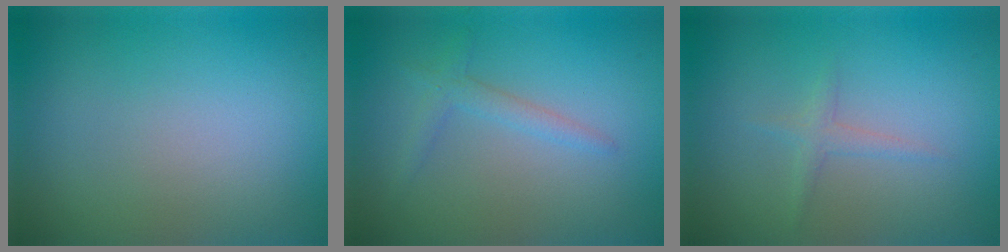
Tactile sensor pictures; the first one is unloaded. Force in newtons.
{"total": 1.6, "press": 1.6, "slide": 0.1}
{"total": 1.2, "press": 1.2, "slide": 0.1}